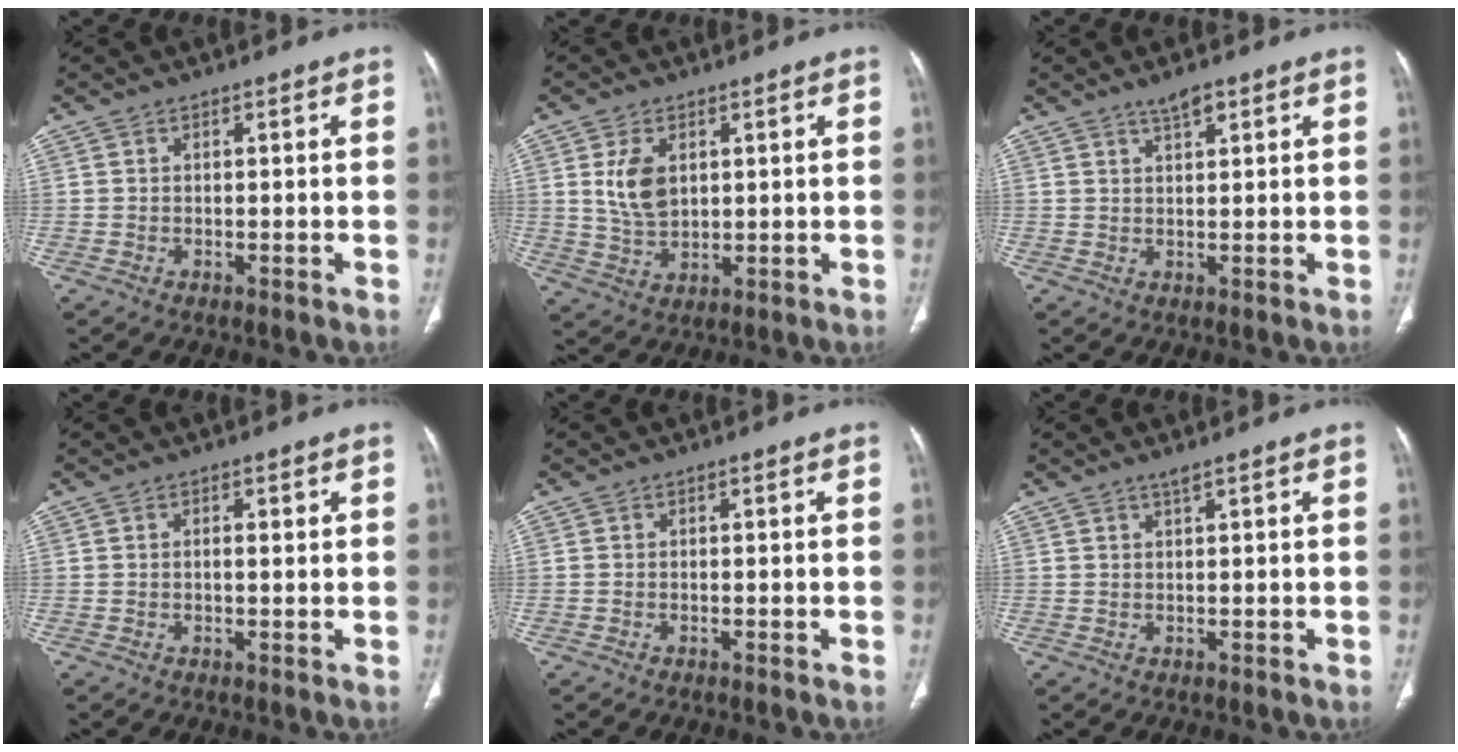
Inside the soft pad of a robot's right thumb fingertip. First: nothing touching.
{"total": 7.1, "force": [1.9, 4.4, 5.3], "torque": [-0.091, -0.010, 0.047]}
{"total": 2.8, "force": [1.9, 0.7, 1.9], "torque": [-0.032, -0.010, 0.033]}
{"total": 1.1, "force": [0.2, 0.4, 1.0], "torque": [-0.021, 0.001, 0.003]}
{"total": 0.0}
{"total": 1.0, "force": [0.7, -0.1, 0.6], "torque": [-0.012, -0.005, 0.013]}